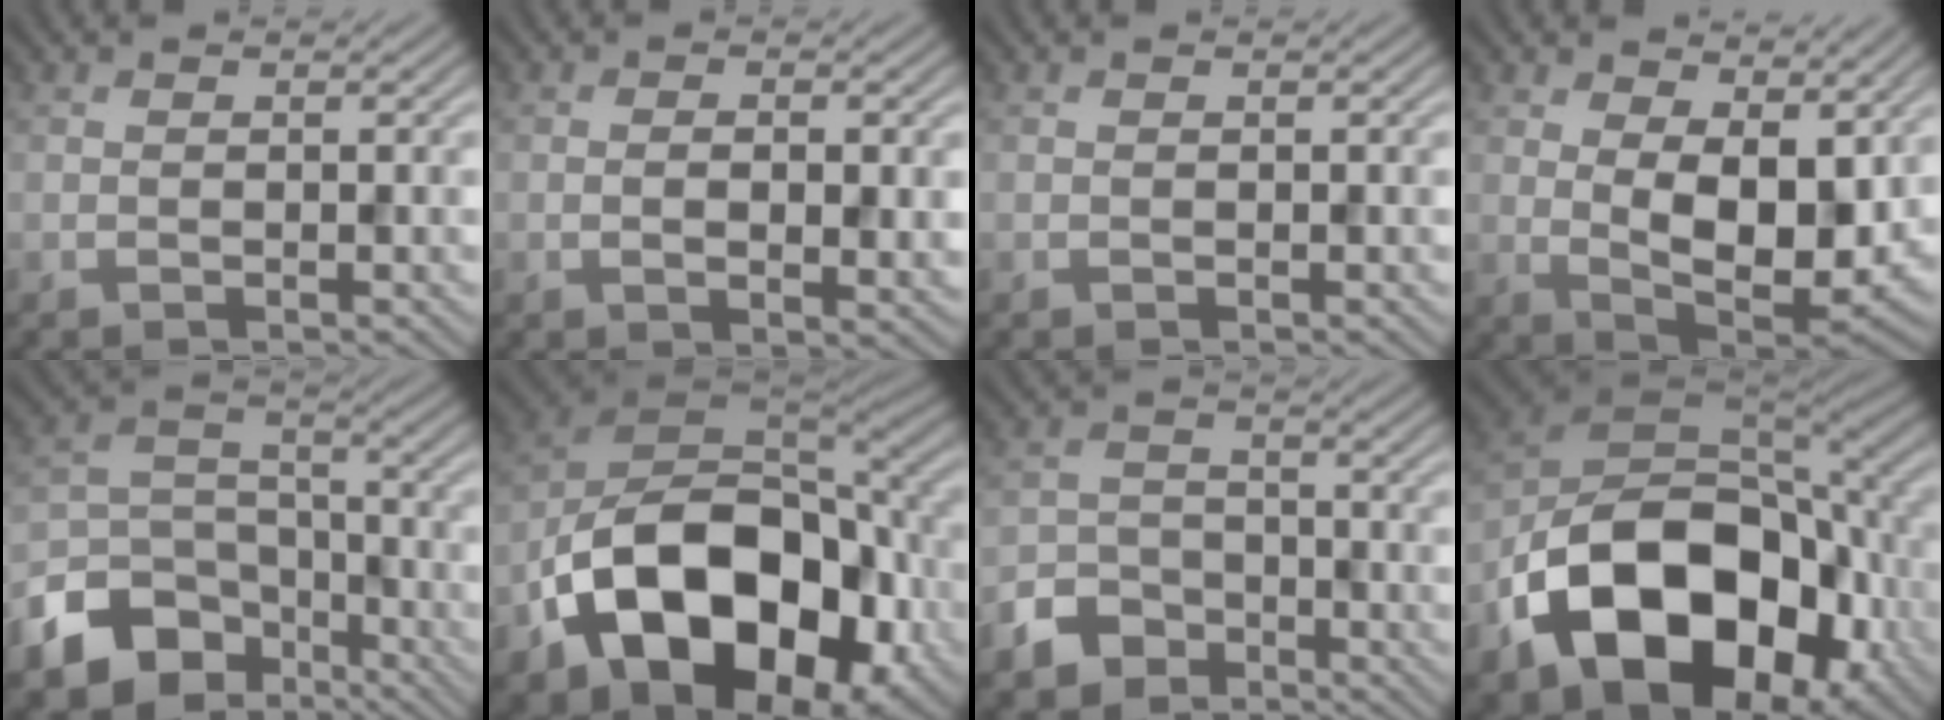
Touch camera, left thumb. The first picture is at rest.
{"total": 4.0, "force": [-0.5, 1.8, 3.5], "torque": [-0.059, -0.006, -0.001]}
{"total": 0.0}
{"total": 10.4, "force": [2.1, 5.7, 8.4], "torque": [-0.164, -0.015, 0.045]}
{"total": 11.2, "force": [-7.1, 7.3, 4.6], "torque": [-0.113, -0.020, -0.138]}
{"total": 18.2, "force": [-6.6, 11.5, 12.5], "torque": [-0.233, -0.038, -0.109]}
{"total": 5.2, "force": [-3.7, 3.3, 1.5], "torque": [-0.040, 0.000, -0.080]}
{"total": 18.7, "force": [-6.9, 12.1, 12.5], "torque": [-0.242, -0.044, -0.116]}